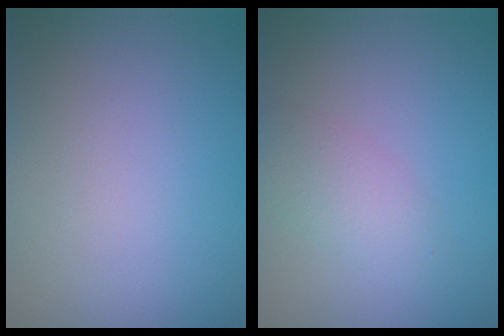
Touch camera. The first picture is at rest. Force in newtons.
{"total": 2.2, "press": 2.2, "slide": 0.2}